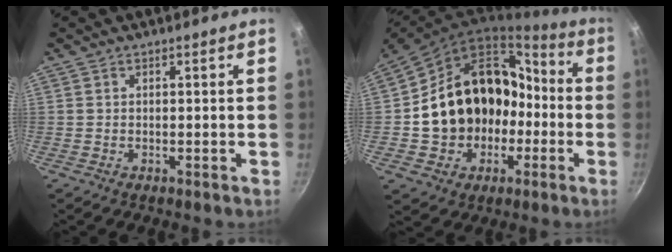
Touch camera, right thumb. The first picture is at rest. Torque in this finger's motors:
{"motor_torque": [2.51, 2.51, 1.41, -1.36, 0.22]}